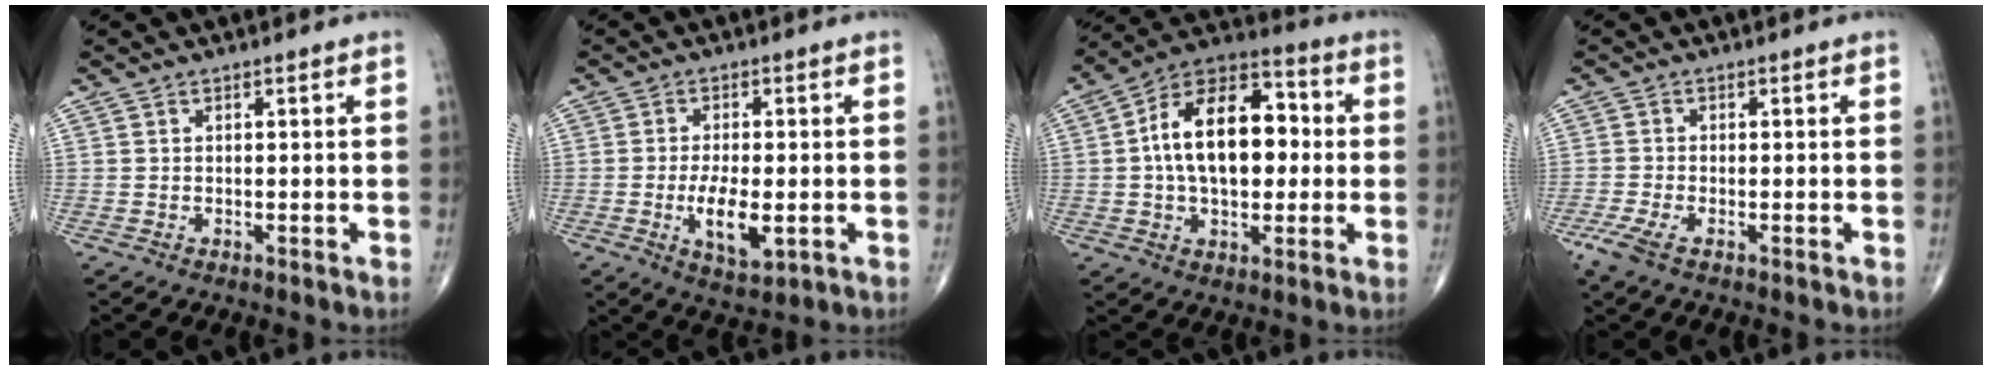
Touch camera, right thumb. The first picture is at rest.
{"total": 7.5, "force": [-1.7, 3.1, 6.6], "torque": [-0.111, -0.008, -0.026]}
{"total": 18.2, "force": [1.1, 10.8, 14.7], "torque": [-0.218, 0.032, 0.010]}
{"total": 3.6, "force": [-2.1, 1.1, 2.7], "torque": [-0.071, -0.003, -0.046]}